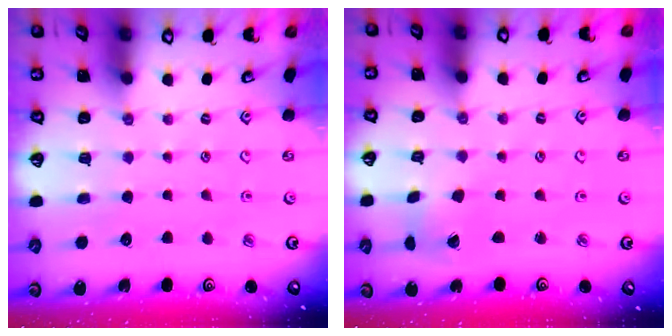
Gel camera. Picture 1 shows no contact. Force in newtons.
{"total": 1.5, "press": 1.5, "slide": 0.2}